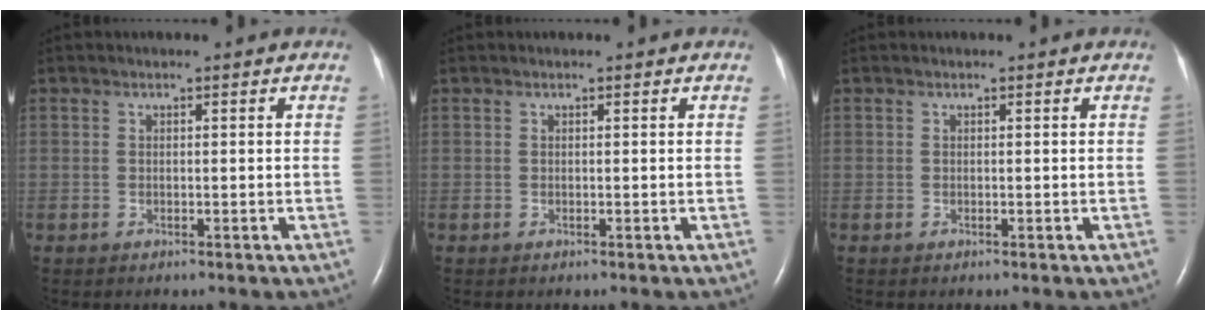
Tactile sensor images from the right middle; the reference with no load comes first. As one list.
[{"total": 0.0}, {"total": 0.0}]